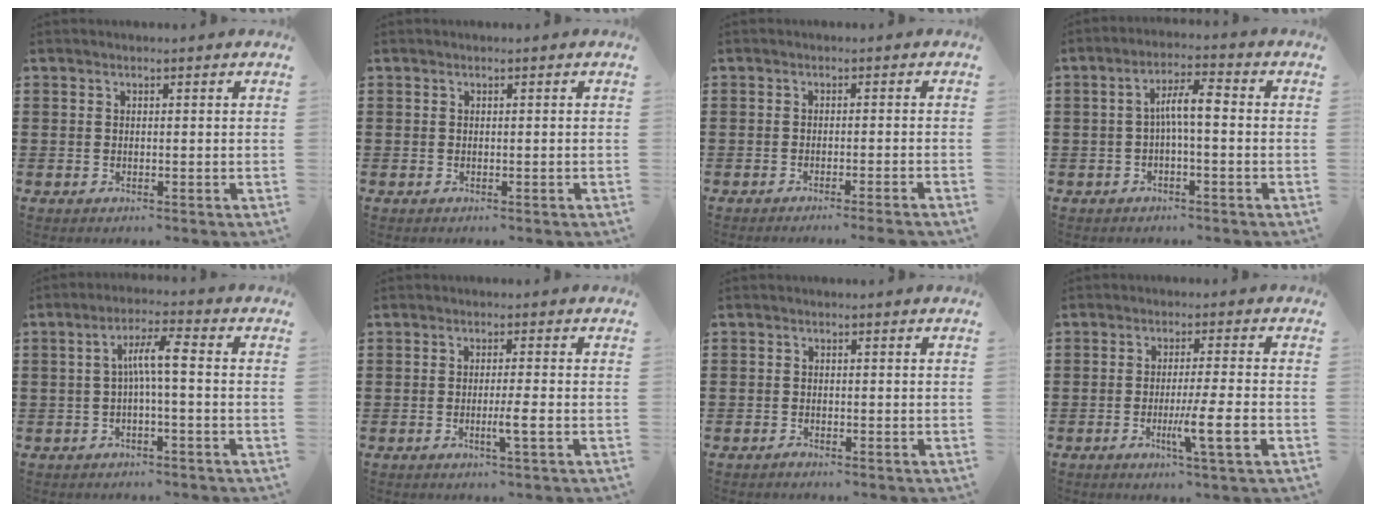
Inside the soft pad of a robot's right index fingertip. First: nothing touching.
{"total": 0.0}
{"total": 1.8, "force": [-1.5, -0.5, 0.8], "torque": [-0.015, -0.005, -0.028]}
{"total": 5.3, "force": [-0.3, 1.3, 5.1], "torque": [-0.104, 0.008, -0.013]}
{"total": 5.4, "force": [-0.4, 0.7, 5.3], "torque": [-0.101, 0.008, -0.012]}
{"total": 3.1, "force": [-1.1, -0.4, 2.9], "torque": [-0.047, -0.010, -0.022]}
{"total": 0.8, "force": [-0.8, 0.3, 0.1], "torque": [-0.003, 0.002, -0.018]}
{"total": 7.0, "force": [-2.3, -0.2, 6.7], "torque": [-0.107, -0.014, -0.038]}